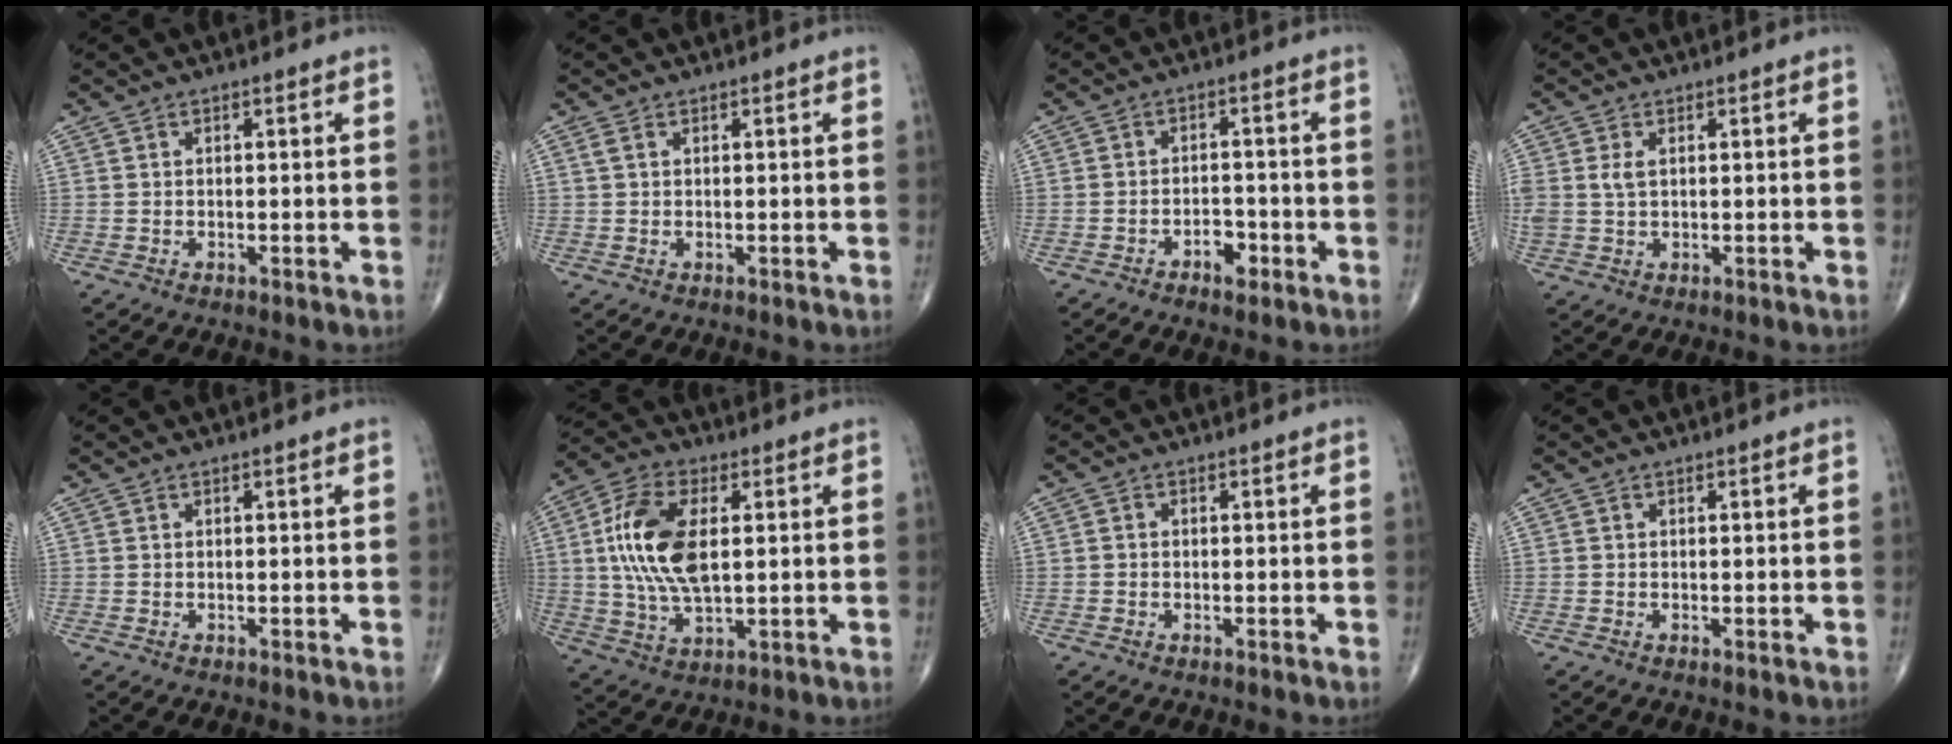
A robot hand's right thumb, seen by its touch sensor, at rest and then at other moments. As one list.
[{"total": 1.0, "force": [0.4, 0.5, 0.7], "torque": [-0.024, 0.009, 0.012]}, {"total": 3.3, "force": [-2.0, 1.8, 1.9], "torque": [-0.014, 0.015, -0.032]}, {"total": 3.0, "force": [0.8, 1.8, 2.2], "torque": [-0.056, 0.005, 0.020]}, {"total": 0.0}, {"total": 14.5, "force": [2.1, 7.3, 12.4], "torque": [-0.250, 0.001, 0.040]}, {"total": 0.6, "force": [-0.2, 0.5, 0.2], "torque": [0.003, 0.002, -0.006]}, {"total": 0.0}]